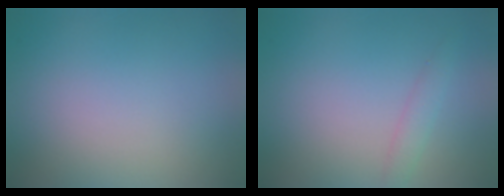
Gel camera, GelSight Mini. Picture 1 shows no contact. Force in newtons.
{"total": 1.4, "press": 1.4, "slide": 0.1}